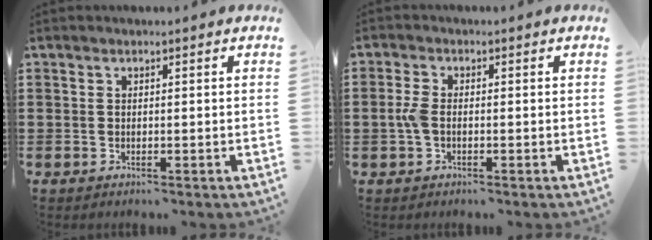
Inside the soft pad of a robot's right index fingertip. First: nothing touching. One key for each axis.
{"total": 2.9, "fx": -0.5, "fy": 1.3, "fz": 2.5, "tx": -0.069, "ty": -0.005, "tz": -0.016}